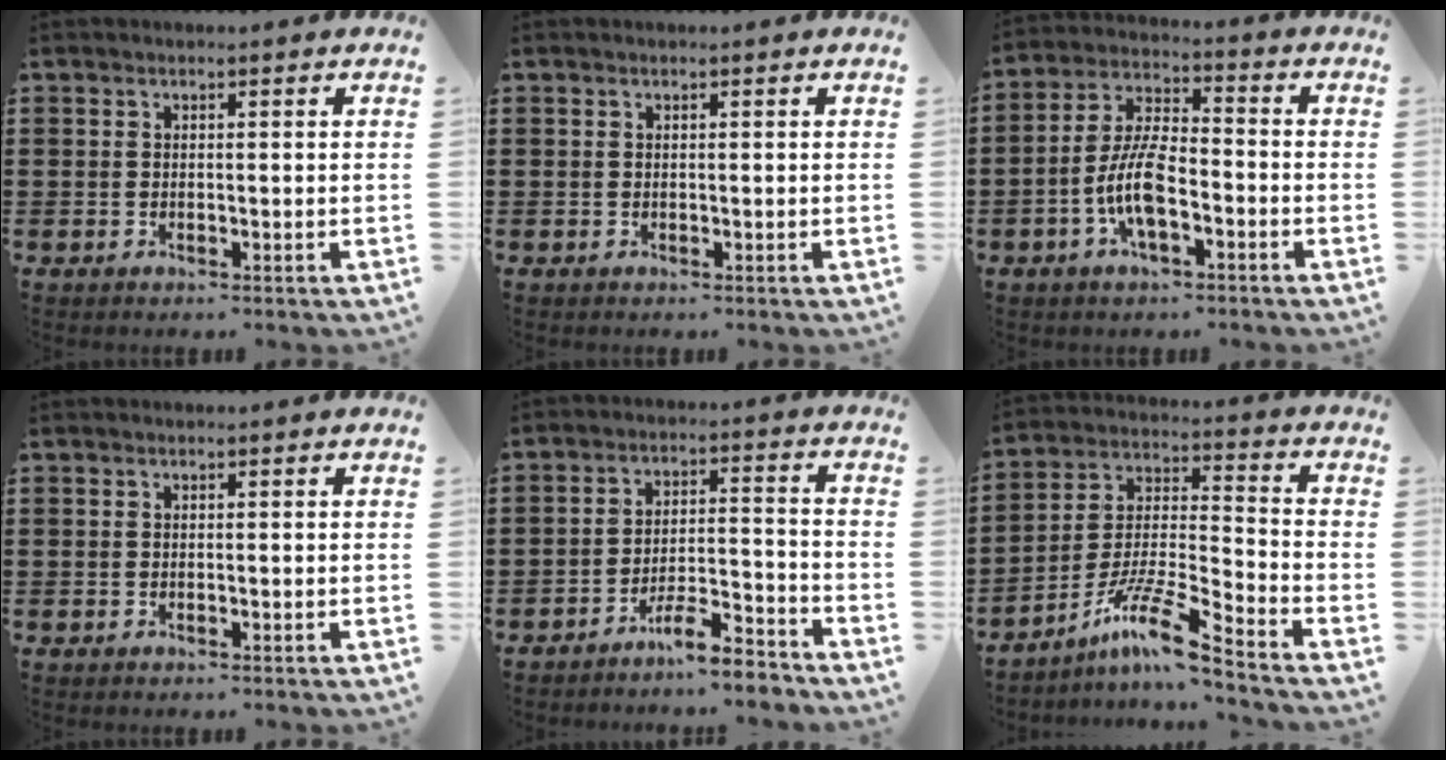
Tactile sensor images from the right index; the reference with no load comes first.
{"total": 0.0}
{"total": 8.3, "force": [-2.9, 3.3, 7.0], "torque": [-0.162, -0.003, -0.061]}
{"total": 0.0}
{"total": 6.9, "force": [-6.3, 0.5, 2.6], "torque": [-0.047, 0.006, -0.121]}
{"total": 11.3, "force": [-8.7, 0.5, 7.1], "torque": [-0.140, 0.002, -0.174]}